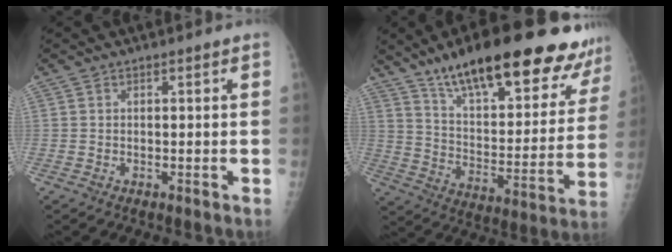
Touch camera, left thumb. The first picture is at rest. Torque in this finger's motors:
{"motor_torque": [1.66, 1.62, 1.49, -1.28, 0.15]}